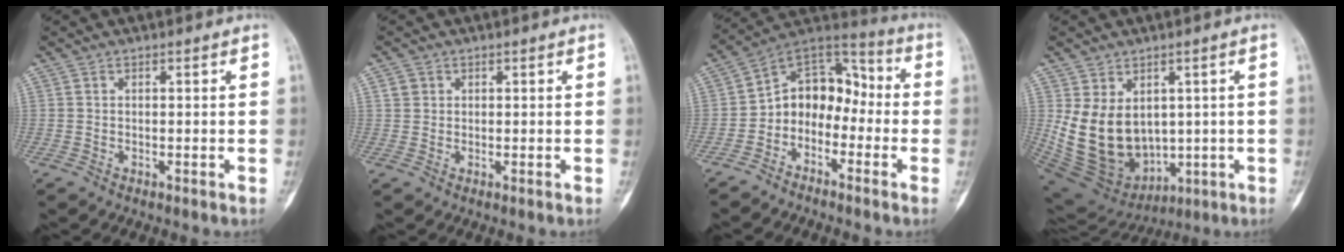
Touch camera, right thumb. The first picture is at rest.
{"total": 1.8, "force": [0.6, 1.6, 0.4], "torque": [0.003, 0.000, 0.008]}
{"total": 11.5, "force": [-3.0, 8.7, 6.9], "torque": [-0.069, 0.077, -0.071]}
{"total": 15.3, "force": [1.5, 11.3, 10.1], "torque": [-0.146, -0.018, 0.070]}